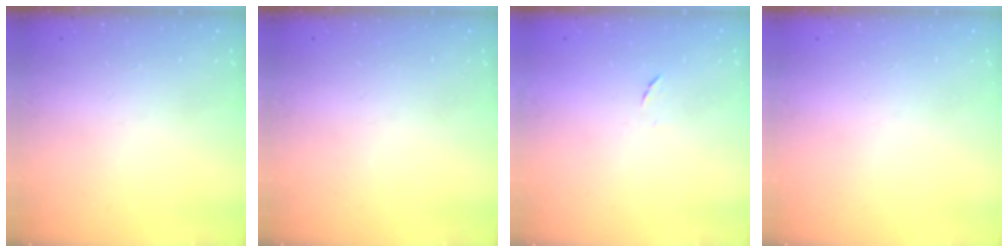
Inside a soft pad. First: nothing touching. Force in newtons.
{"total": 0.0}
{"total": 4.8, "press": 4.8, "slide": 0.5}
{"total": 0.0}